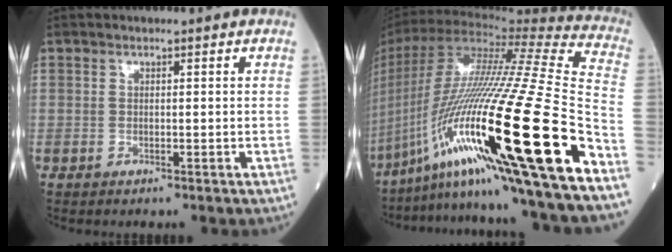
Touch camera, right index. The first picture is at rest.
{"total": 39.5, "force": [-15.6, 1.4, 36.2], "torque": [-0.628, -0.056, -0.284]}